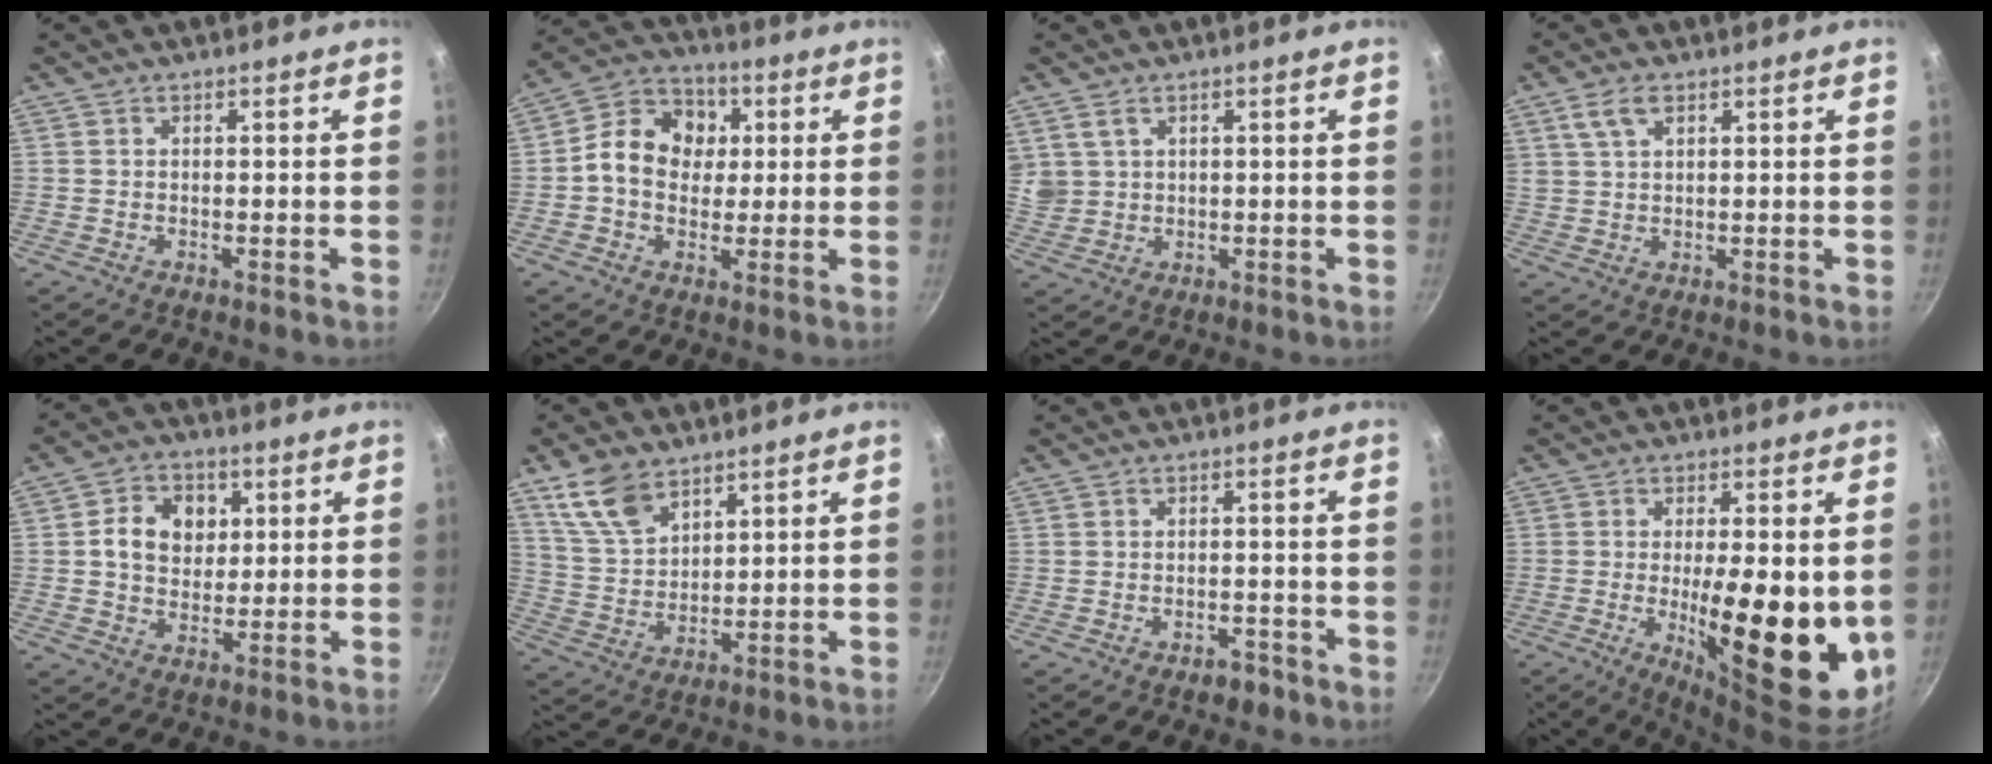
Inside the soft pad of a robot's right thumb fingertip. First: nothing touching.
{"total": 11.7, "force": [1.4, 9.6, 6.6], "torque": [-0.081, 0.017, 0.003]}
{"total": 4.3, "force": [2.3, 3.1, 1.9], "torque": [-0.024, -0.007, 0.054]}
{"total": 4.6, "force": [2.4, 2.5, 3.0], "torque": [-0.050, 0.000, 0.049]}
{"total": 9.2, "force": [2.0, 7.4, 5.0], "torque": [-0.057, 0.002, 0.025]}
{"total": 9.4, "force": [6.2, 5.0, 5.0], "torque": [-0.080, -0.023, 0.133]}
{"total": 2.6, "force": [-1.9, 1.4, 1.0], "torque": [-0.004, 0.024, -0.017]}
{"total": 16.6, "force": [-1.5, 5.2, 15.6], "torque": [-0.220, -0.011, -0.015]}